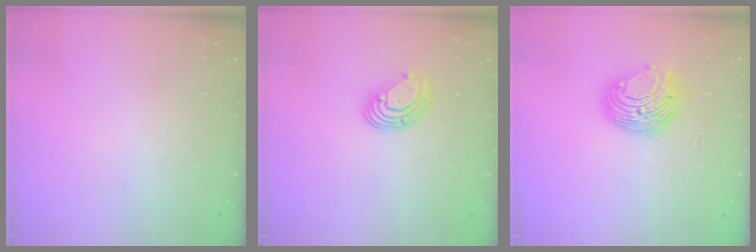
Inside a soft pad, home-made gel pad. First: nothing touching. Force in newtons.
{"total": 6.5, "press": 6.4, "slide": 0.8}
{"total": 9.4, "press": 9.3, "slide": 1.0}